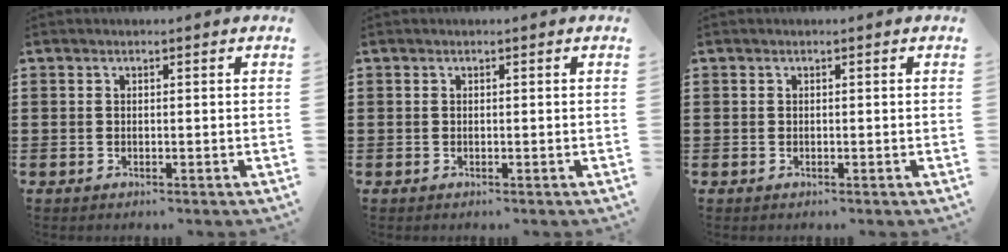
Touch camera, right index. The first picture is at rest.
{"total": 0.0}
{"total": 0.0}